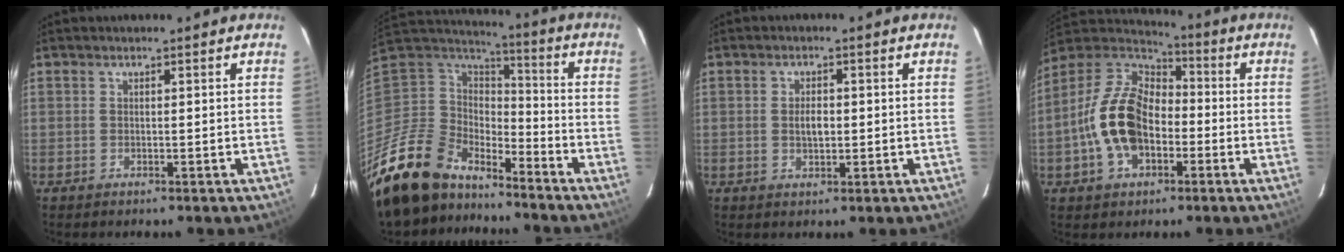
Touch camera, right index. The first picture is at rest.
{"total": 22.2, "force": [-17.6, 10.7, 8.2], "torque": [-0.213, -0.013, -0.315]}
{"total": 2.9, "force": [-0.1, 1.6, 2.4], "torque": [-0.043, 0.002, 0.000]}
{"total": 15.6, "force": [-3.7, 10.4, 11.1], "torque": [-0.231, 0.020, -0.063]}